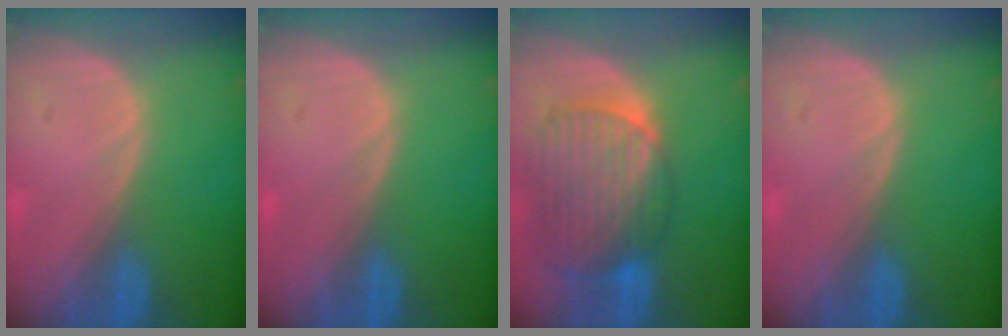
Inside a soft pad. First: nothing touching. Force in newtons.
{"total": 0.0}
{"total": 10.7, "press": 9.1, "slide": 5.6}
{"total": 0.0}